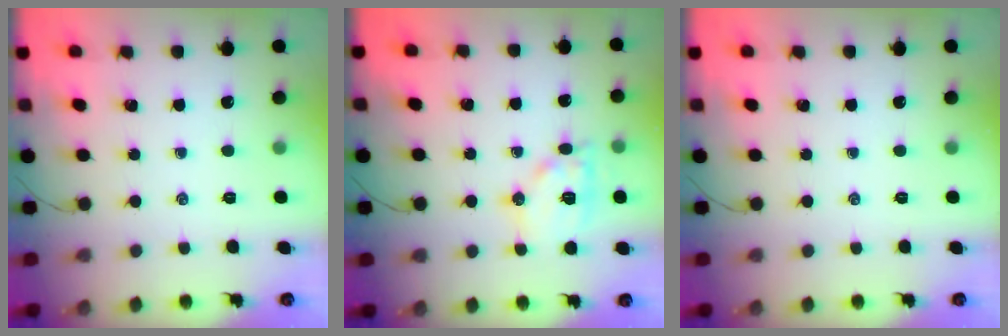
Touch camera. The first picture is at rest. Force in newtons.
{"total": 11.3, "press": 11.3, "slide": 0.9}
{"total": 0.0}